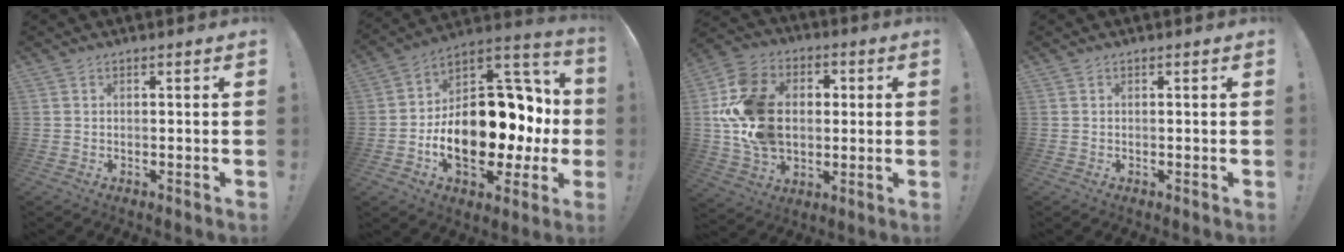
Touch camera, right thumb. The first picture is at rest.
{"total": 23.1, "force": [-4.5, 13.0, 18.5], "torque": [-0.284, 0.012, -0.056]}
{"total": 20.9, "force": [1.2, 16.2, 13.3], "torque": [-0.233, 0.011, 0.030]}
{"total": 0.0}